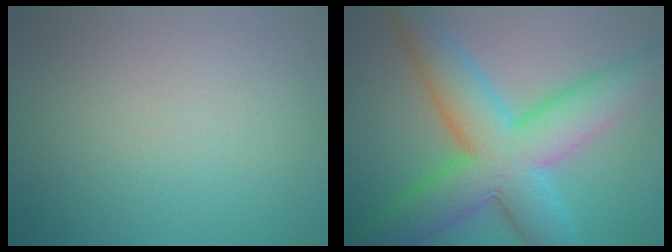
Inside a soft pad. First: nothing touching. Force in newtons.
{"total": 11.6, "press": 11.6, "slide": 0.2}